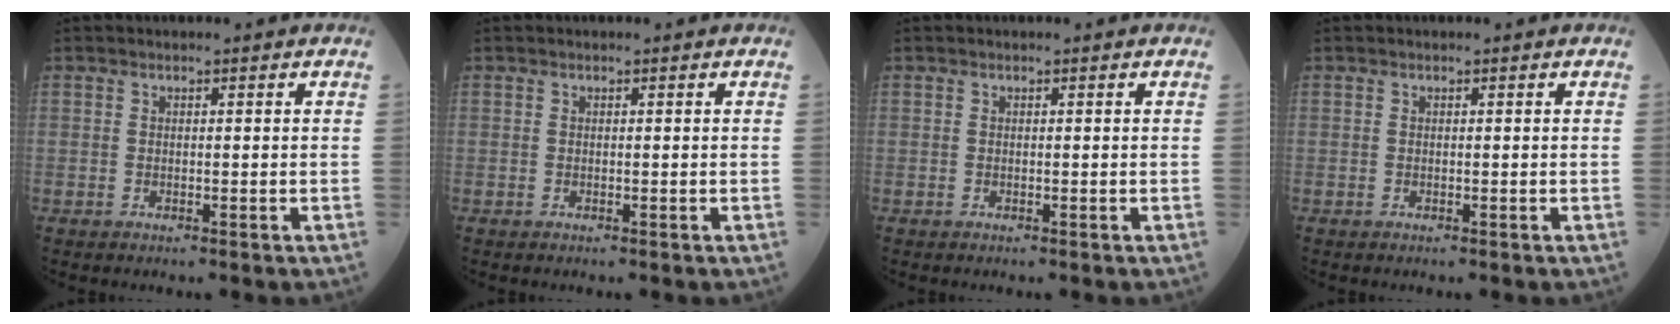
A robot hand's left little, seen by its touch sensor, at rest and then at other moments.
{"total": 0.0}
{"total": 0.0}
{"total": 0.0}